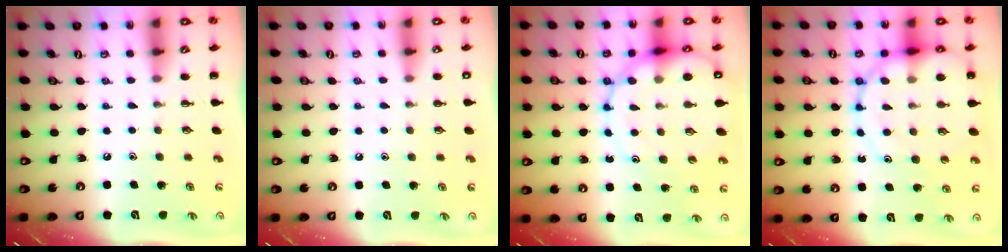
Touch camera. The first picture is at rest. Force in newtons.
{"total": 1.3, "press": 1.3, "slide": 0.1}
{"total": 15.9, "press": 15.6, "slide": 3.3}
{"total": 15.2, "press": 14.9, "slide": 2.8}